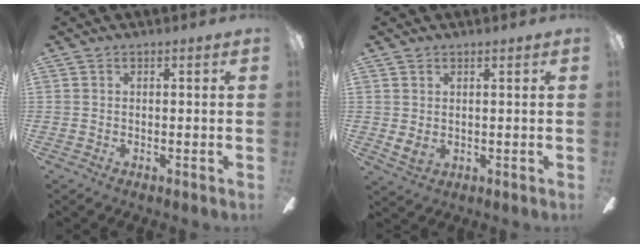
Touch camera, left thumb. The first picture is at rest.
{"total": 3.1, "force": [1.1, 2.1, 1.9], "torque": [-0.035, -0.007, 0.020]}